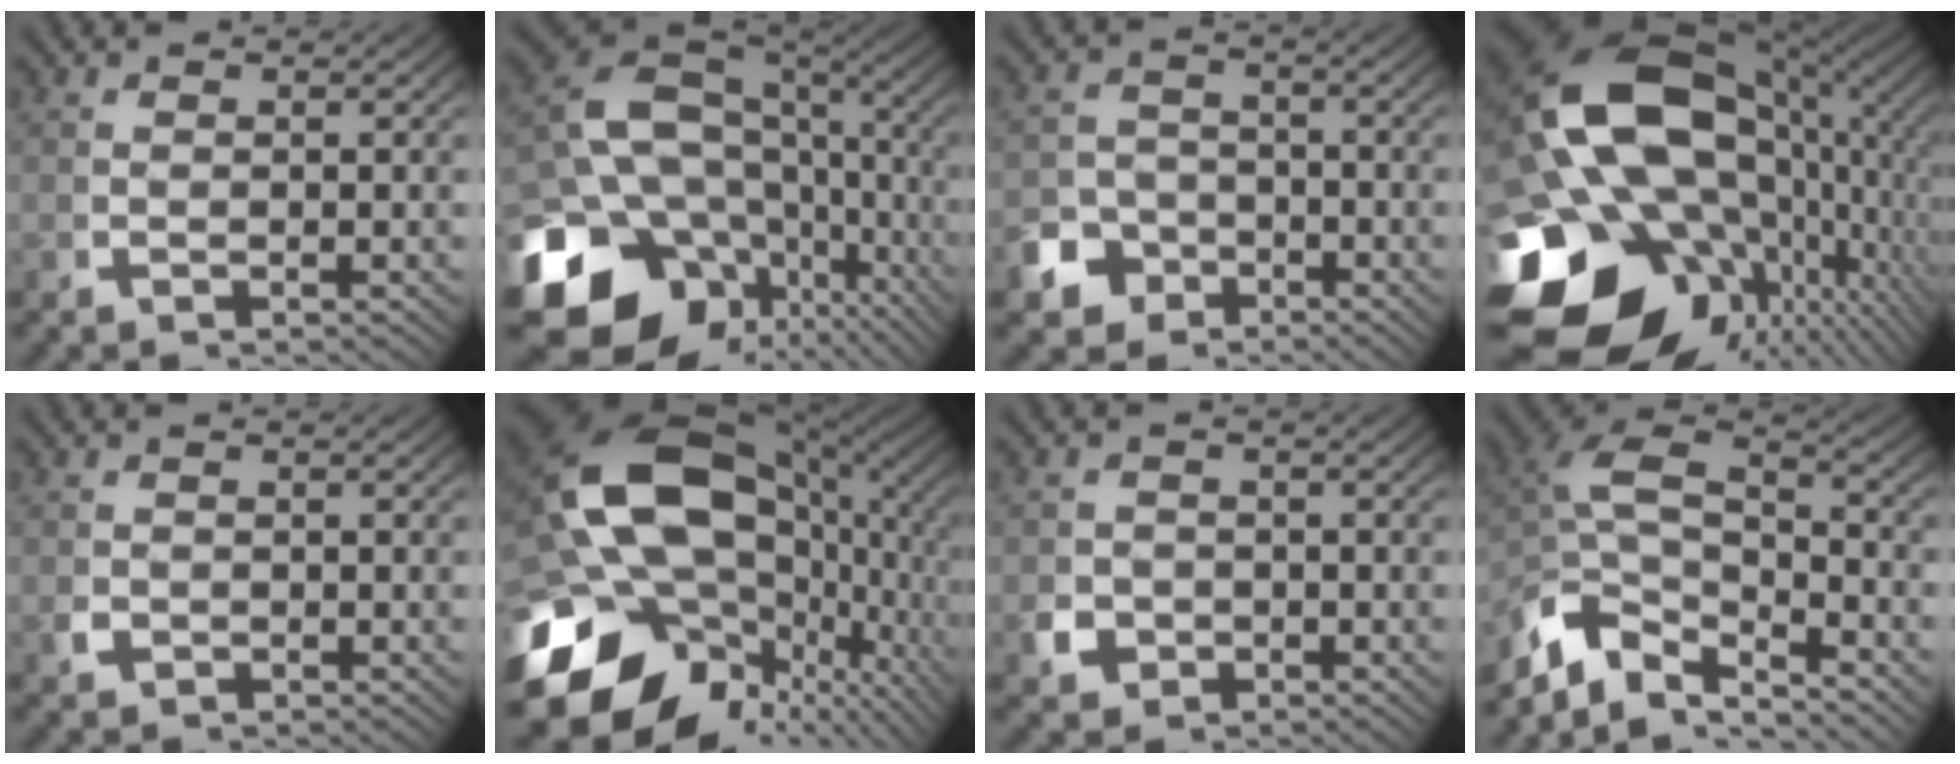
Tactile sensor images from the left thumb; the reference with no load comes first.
{"total": 20.0, "force": [-4.3, 14.1, 13.5], "torque": [-0.261, -0.065, -0.043]}
{"total": 6.3, "force": [-3.8, 4.7, 1.7], "torque": [-0.005, -0.022, -0.066]}
{"total": 27.7, "force": [-3.1, 19.4, 19.5], "torque": [-0.382, -0.081, -0.021]}
{"total": 1.4, "force": [-0.3, 1.2, 0.7], "torque": [-0.017, -0.005, -0.004]}
{"total": 24.5, "force": [-2.2, 16.5, 17.9], "torque": [-0.321, -0.062, -0.010]}
{"total": 3.3, "force": [-1.3, 2.7, 1.4], "torque": [-0.029, -0.013, -0.017]}
{"total": 10.4, "force": [-1.7, 7.8, 6.7], "torque": [-0.163, -0.042, -0.022]}